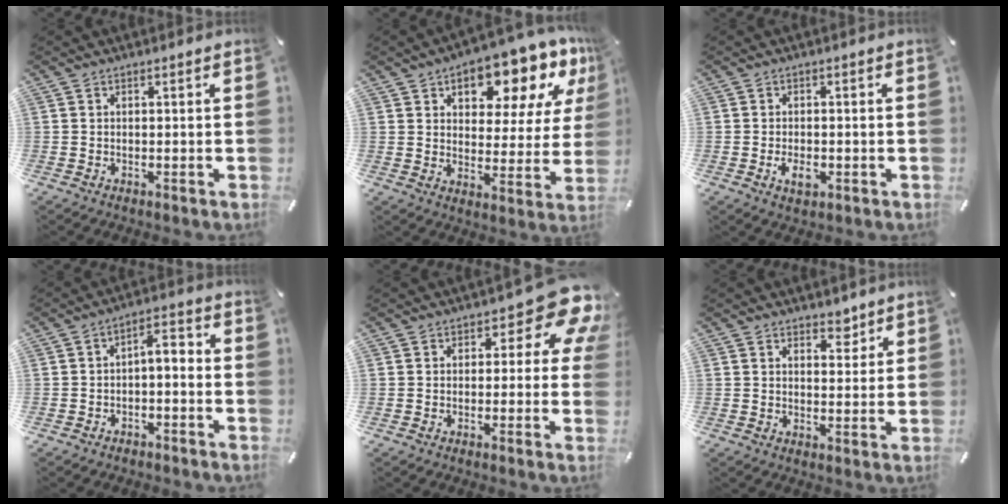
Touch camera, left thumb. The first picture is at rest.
{"total": 15.3, "force": [10.9, 7.1, 8.0], "torque": [-0.110, -0.077, 0.181]}
{"total": 3.4, "force": [-1.2, 2.2, 2.4], "torque": [-0.048, -0.004, -0.024]}
{"total": 4.2, "force": [-2.9, 2.1, 2.3], "torque": [-0.040, 0.020, -0.059]}
{"total": 10.8, "force": [4.6, 5.4, 8.2], "torque": [-0.096, -0.031, 0.079]}
{"total": 4.0, "force": [3.1, 2.3, 0.9], "torque": [0.014, -0.024, 0.049]}